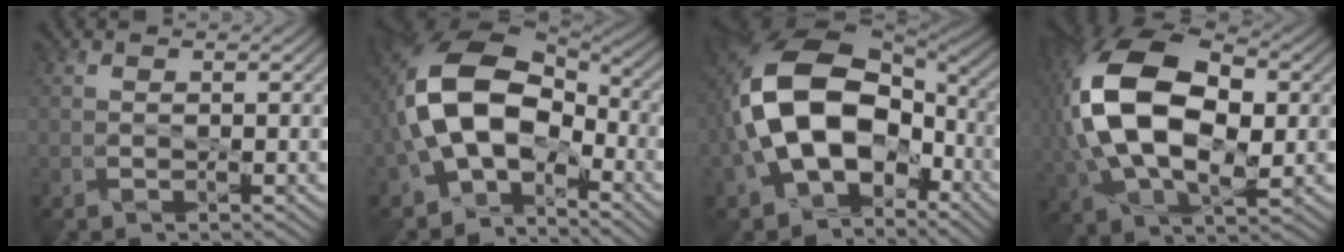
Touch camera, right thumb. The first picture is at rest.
{"total": 12.9, "force": [-2.3, 7.9, 9.9], "torque": [-0.186, 0.012, -0.056]}
{"total": 16.4, "force": [-1.9, 10.8, 12.1], "torque": [-0.232, 0.008, -0.033]}
{"total": 15.9, "force": [2.0, 9.6, 12.4], "torque": [-0.284, 0.010, 0.035]}